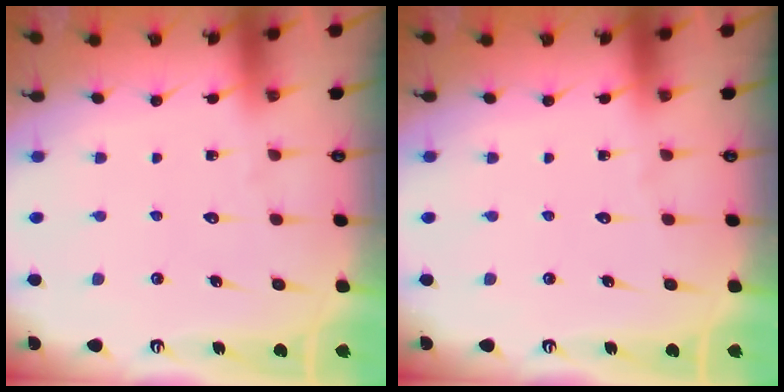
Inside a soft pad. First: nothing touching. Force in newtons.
{"total": 0.0}